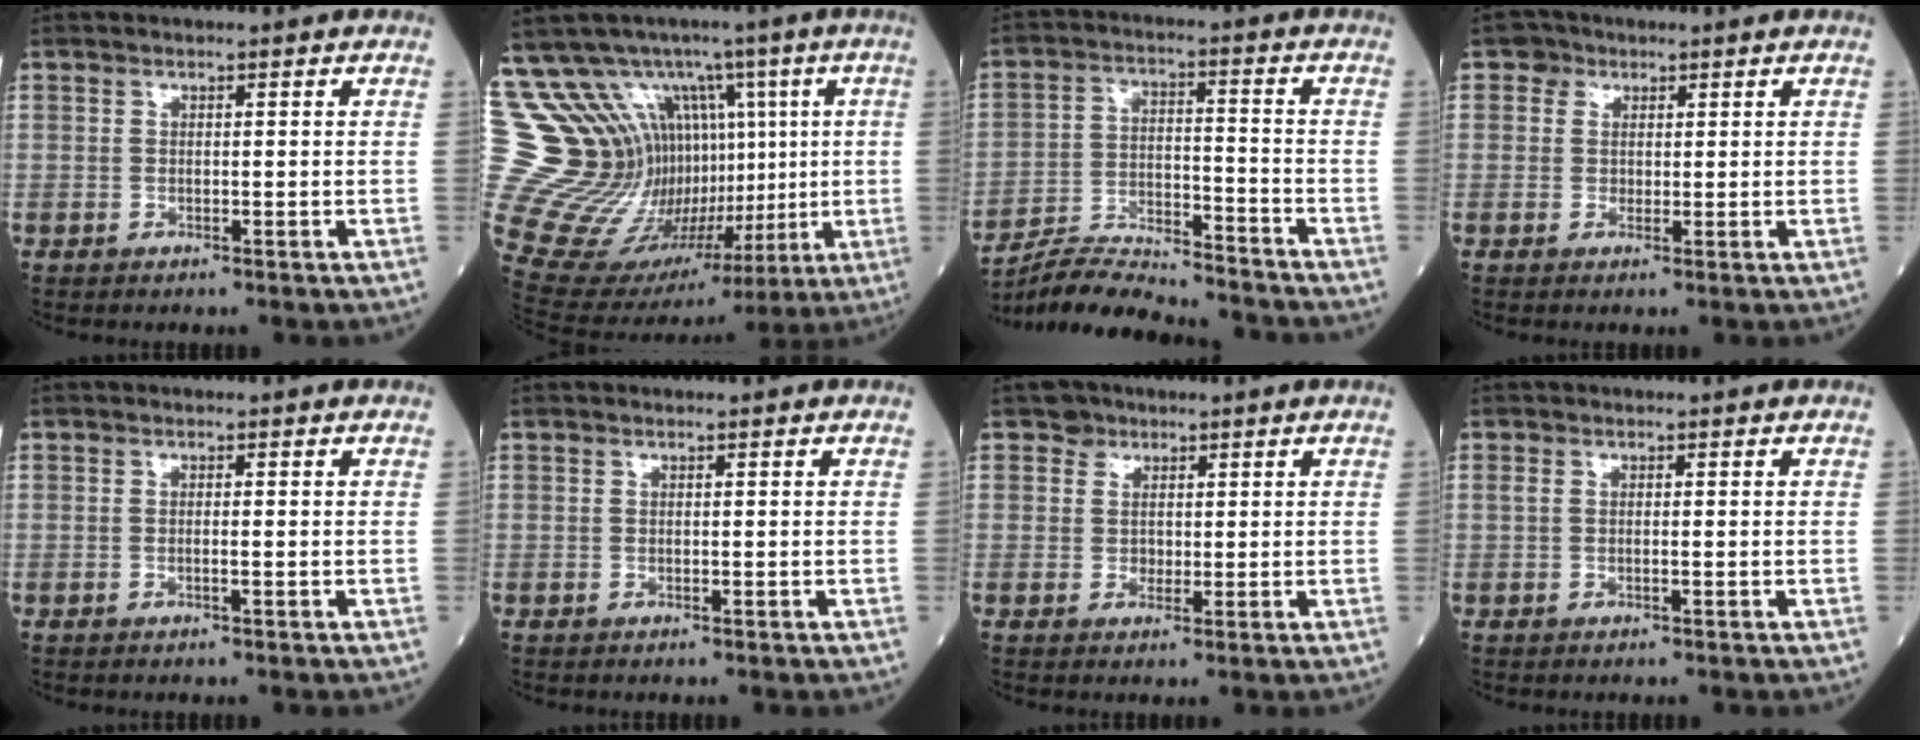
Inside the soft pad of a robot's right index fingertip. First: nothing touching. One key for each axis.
{"total": 22.9, "fx": 5.0, "fy": 18.0, "fz": 13.3, "tx": -0.258, "ty": 0.079, "tz": 0.127}
{"total": 14.0, "fx": -13.4, "fy": 1.0, "fz": 3.8, "tx": -0.069, "ty": 0.007, "tz": -0.220}
{"total": 2.6, "fx": 1.1, "fy": 2.3, "fz": 0.2, "tx": 0.005, "ty": -0.001, "tz": 0.011}
{"total": 0.8, "fx": -0.2, "fy": -0.1, "fz": 0.7, "tx": -0.016, "ty": 0.000, "tz": -0.003}
{"total": 0.0}
{"total": 3.1, "fx": 1.5, "fy": 2.7, "fz": 0.1, "tx": 0.003, "ty": -0.002, "tz": 0.020}
{"total": 1.0, "fx": 0.1, "fy": 0.3, "fz": 0.9, "tx": -0.027, "ty": 0.006, "tz": 0.004}